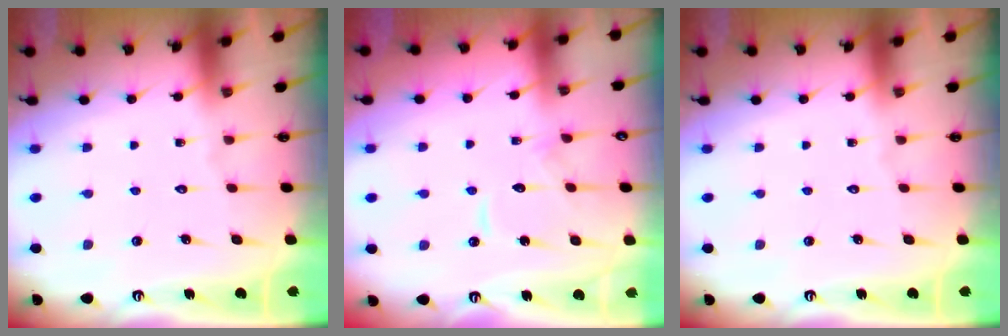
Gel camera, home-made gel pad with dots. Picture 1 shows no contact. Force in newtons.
{"total": 10.3, "press": 10.2, "slide": 0.7}
{"total": 0.0}